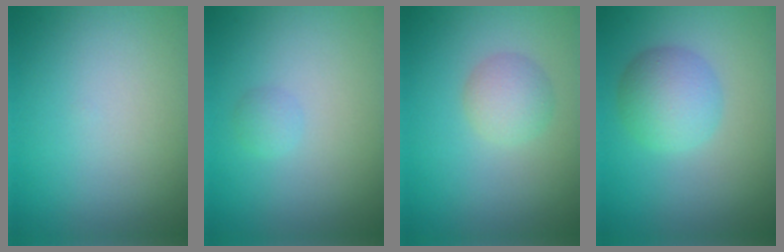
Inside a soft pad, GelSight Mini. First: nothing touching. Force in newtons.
{"total": 0.8, "press": 0.8, "slide": 0.1}
{"total": 2.3, "press": 2.3, "slide": 0.1}
{"total": 3.8, "press": 3.8, "slide": 0.0}